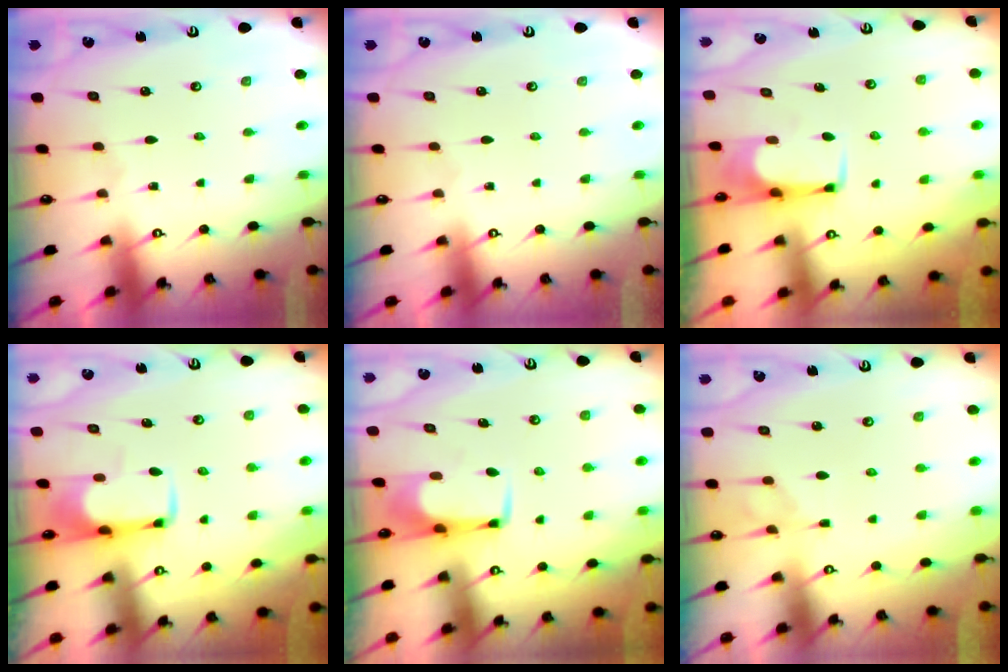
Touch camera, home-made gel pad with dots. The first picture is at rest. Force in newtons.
{"total": 0.0}
{"total": 3.9, "press": 3.9, "slide": 0.6}
{"total": 1.7, "press": 1.7, "slide": 0.5}
{"total": 2.0, "press": 1.9, "slide": 0.6}
{"total": 1.6, "press": 1.0, "slide": 1.2}